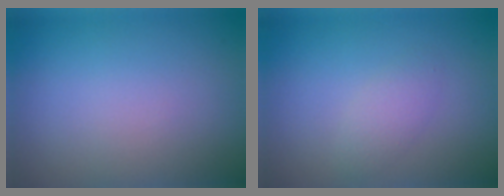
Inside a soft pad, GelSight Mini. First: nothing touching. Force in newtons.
{"total": 1.7, "press": 1.6, "slide": 0.0}